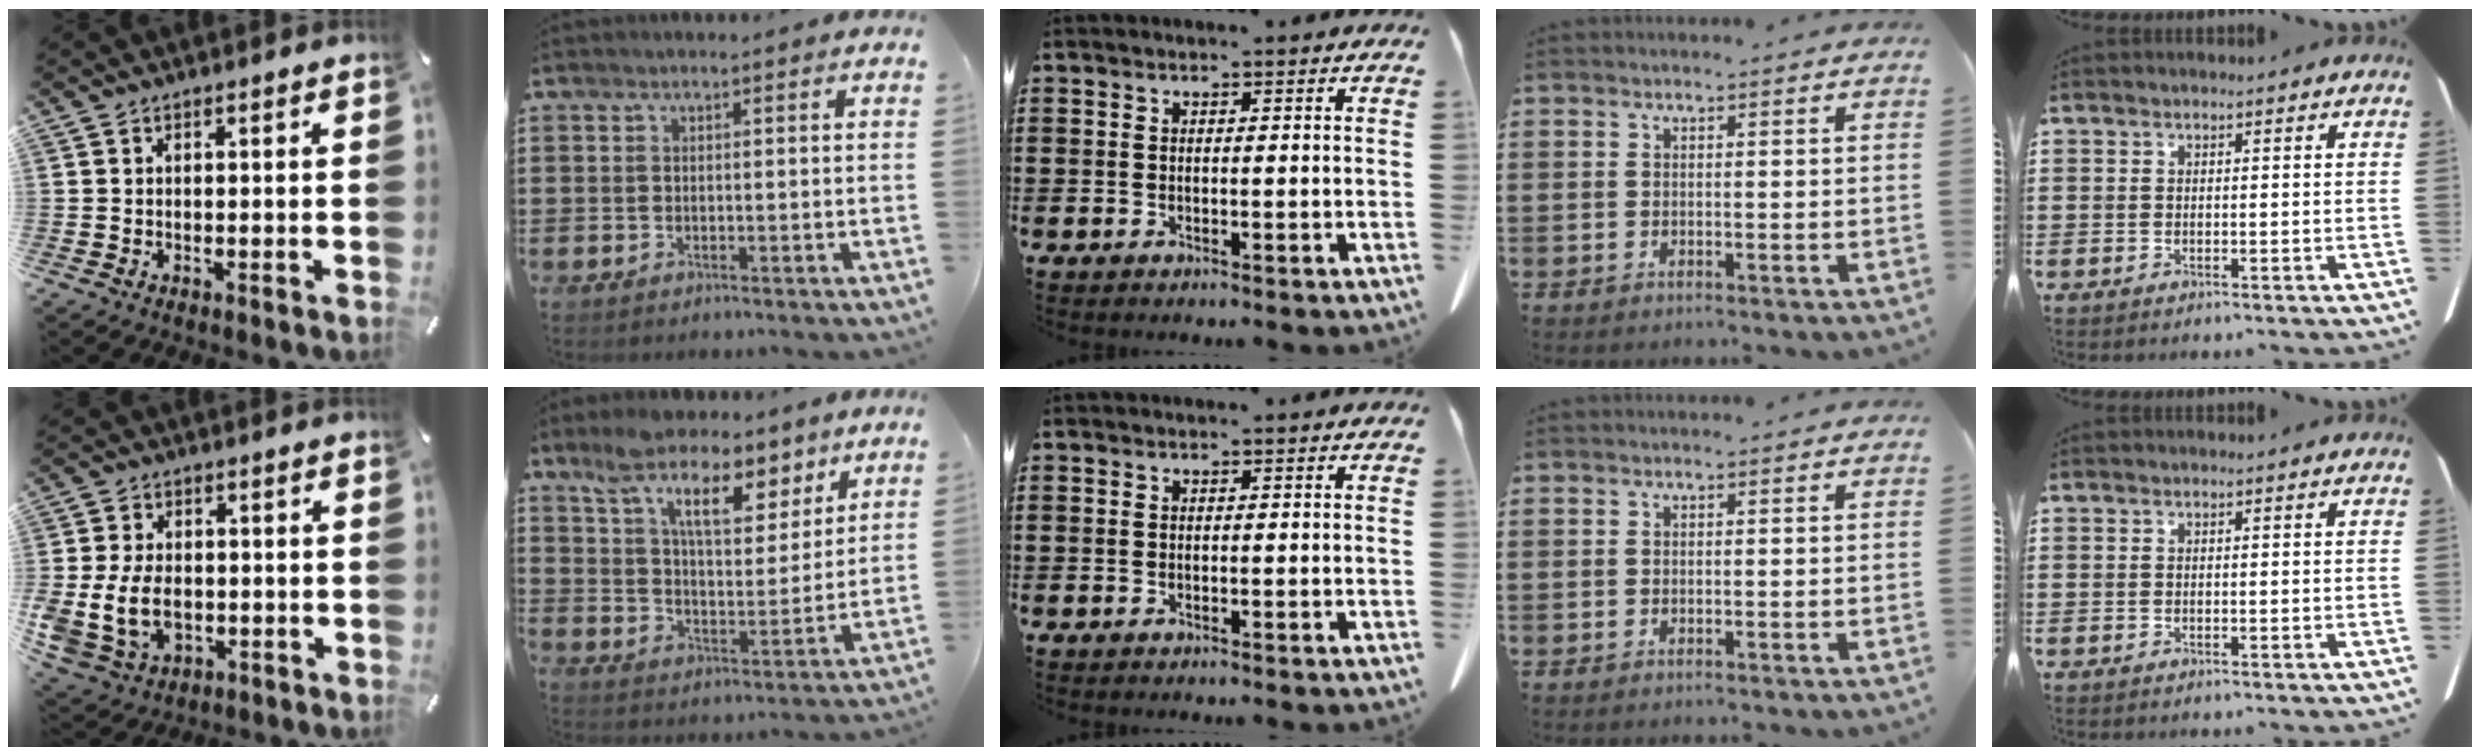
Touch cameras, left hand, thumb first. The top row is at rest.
{"thumb": {"total": 10.9, "force": [-1.4, 8.5, 6.7], "torque": [-0.150, 0.003, -0.022]}, "index": {"total": 11.7, "force": [8.1, 4.5, 7.1], "torque": [-0.141, -0.028, 0.144]}}